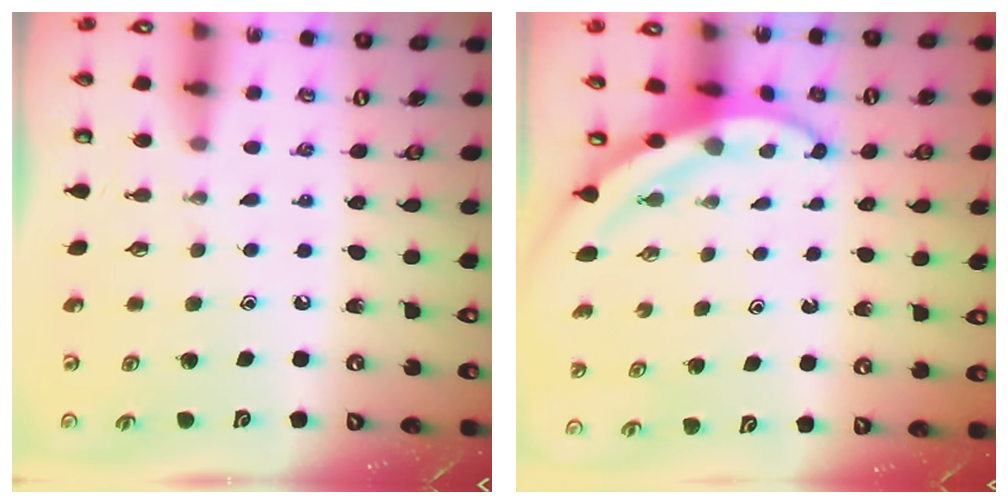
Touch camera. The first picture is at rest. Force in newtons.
{"total": 3.9, "press": 3.9, "slide": 0.5}